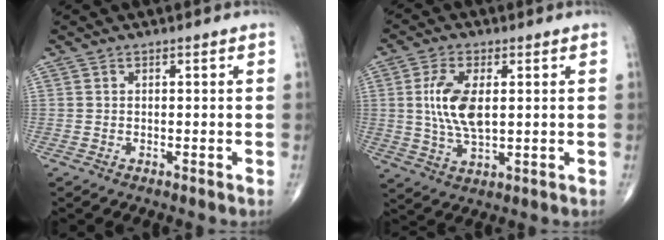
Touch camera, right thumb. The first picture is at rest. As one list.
[{"total": 9.6, "force": [1.4, 4.6, 8.4], "torque": [-0.170, -0.009, 0.029]}]